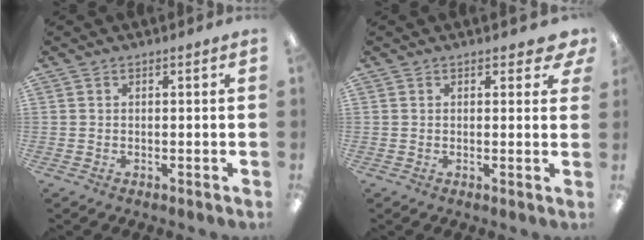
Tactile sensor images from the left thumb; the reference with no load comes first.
{"total": 2.6, "force": [1.6, 1.5, 1.5], "torque": [-0.008, -0.003, 0.024]}